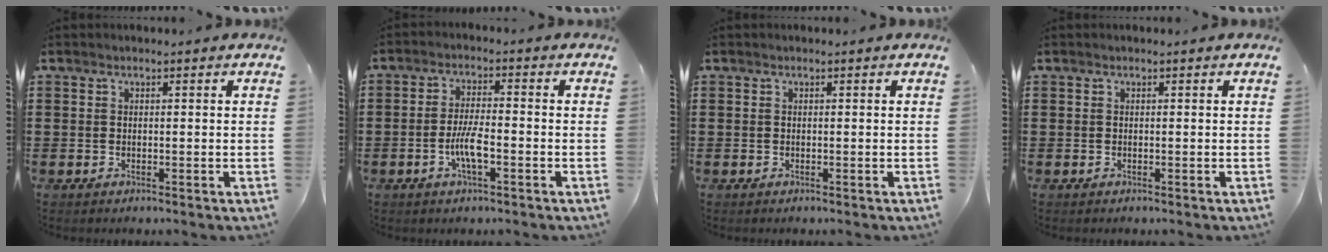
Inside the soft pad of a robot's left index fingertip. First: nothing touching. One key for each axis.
{"total": 5.3, "fx": -1.7, "fy": 1.3, "fz": 4.9, "tx": -0.101, "ty": 0.000, "tz": -0.037}
{"total": 0.0}
{"total": 0.0}